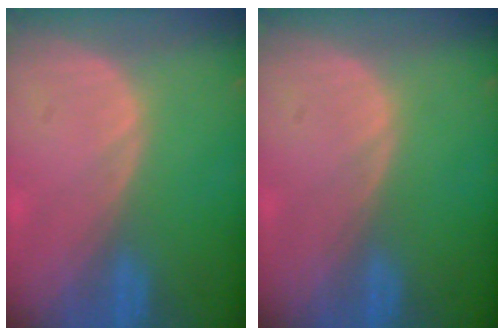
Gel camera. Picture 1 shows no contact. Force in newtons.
{"total": 0.0}